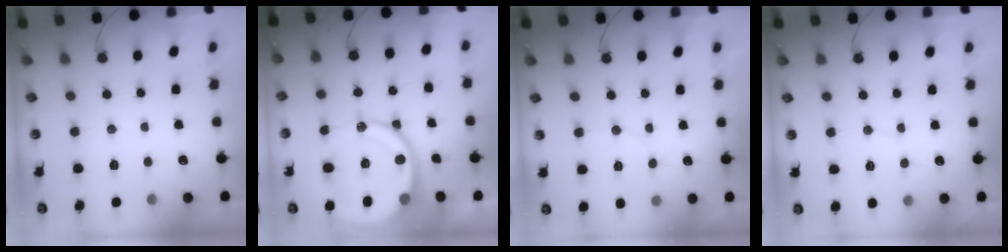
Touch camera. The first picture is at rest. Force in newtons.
{"total": 19.4, "press": 19.3, "slide": 2.4}
{"total": 4.1, "press": 4.1, "slide": 0.8}
{"total": 3.6, "press": 3.6, "slide": 0.5}